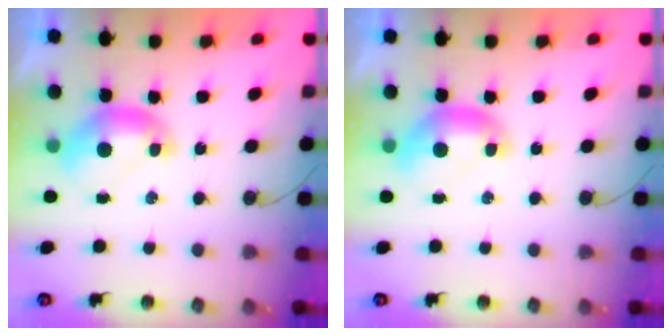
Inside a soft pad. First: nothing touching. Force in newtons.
{"total": 0.0}